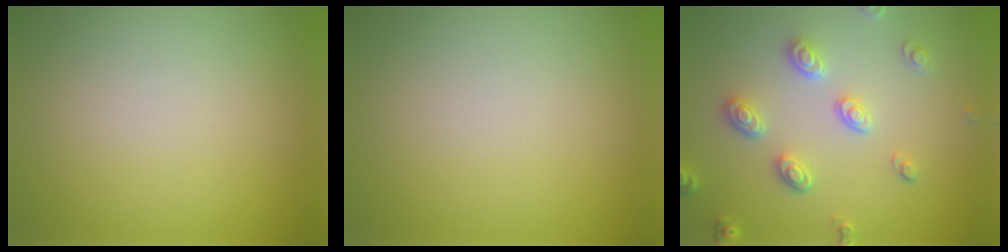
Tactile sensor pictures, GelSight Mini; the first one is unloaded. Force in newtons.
{"total": 0.0}
{"total": 3.8, "press": 3.2, "slide": 2.0}